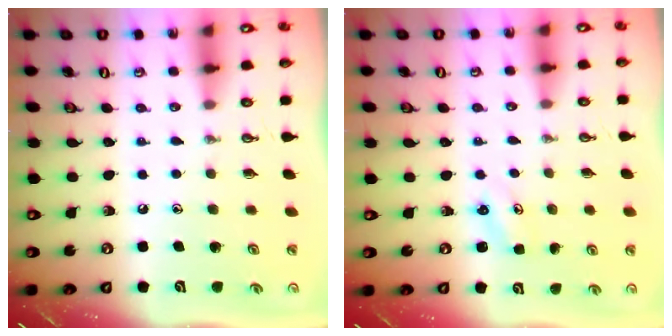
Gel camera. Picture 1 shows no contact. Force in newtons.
{"total": 2.5, "press": 2.5, "slide": 0.3}